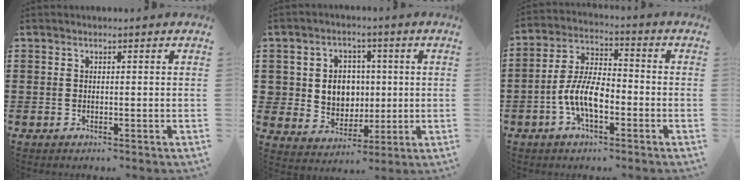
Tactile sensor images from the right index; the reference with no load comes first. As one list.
[{"total": 6.2, "force": [0.8, 5.7, 2.2], "torque": [-0.061, 0.015, 0.013]}, {"total": 8.0, "force": [-2.8, 3.5, 6.6], "torque": [-0.152, -0.001, -0.060]}]